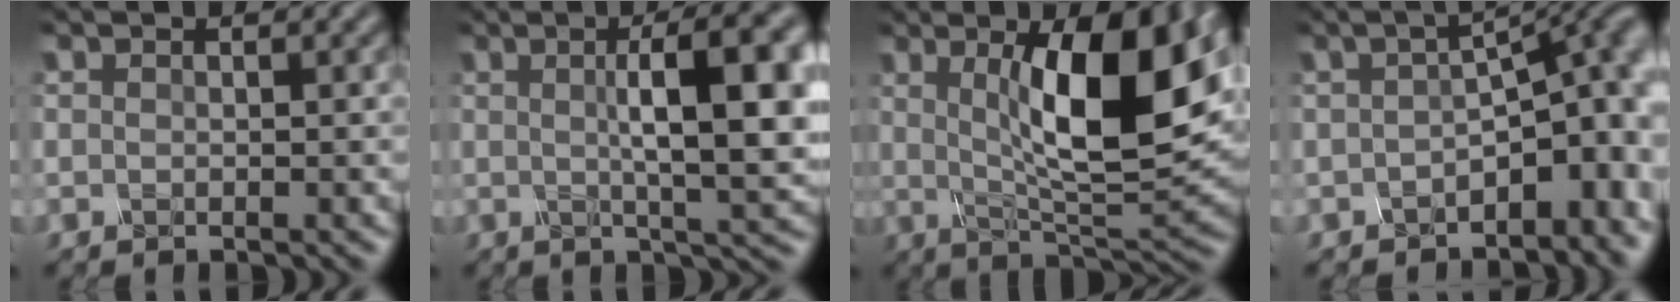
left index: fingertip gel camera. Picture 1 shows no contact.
{"total": 11.0, "force": [1.7, 2.7, 10.5], "torque": [-0.125, 0.015, 0.021]}
{"total": 11.5, "force": [2.4, 2.9, 10.9], "torque": [-0.154, 0.004, 0.044]}
{"total": 9.5, "force": [-1.7, 4.5, 8.2], "torque": [-0.091, 0.004, -0.024]}